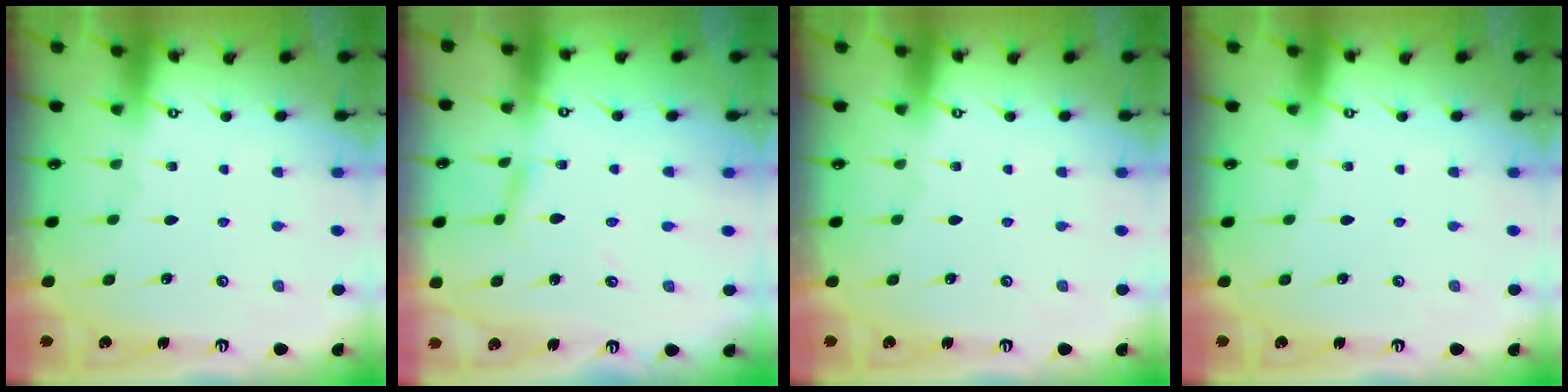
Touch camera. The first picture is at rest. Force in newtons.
{"total": 2.3, "press": 2.3, "slide": 0.2}
{"total": 0.0}
{"total": 0.0}